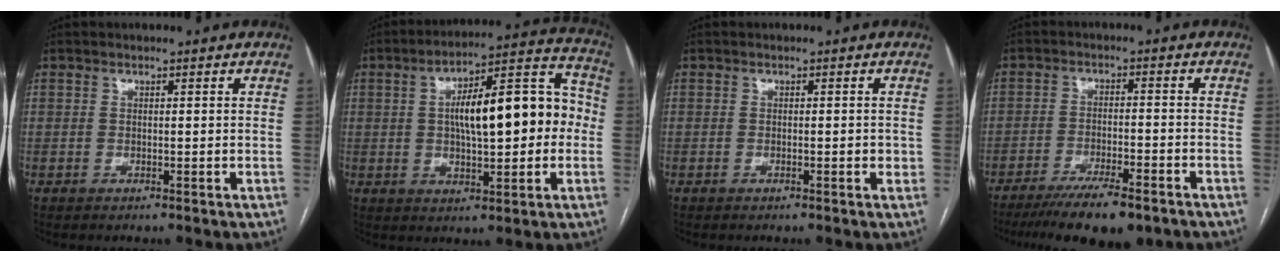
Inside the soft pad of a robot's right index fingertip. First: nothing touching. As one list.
[{"total": 16.5, "force": [0.4, 5.1, 15.7], "torque": [-0.230, 0.048, 0.010]}, {"total": 1.1, "force": [-0.3, 0.4, 1.0], "torque": [-0.014, 0.000, -0.005]}, {"total": 11.6, "force": [-8.9, 2.0, 7.2], "torque": [-0.108, -0.021, -0.139]}]